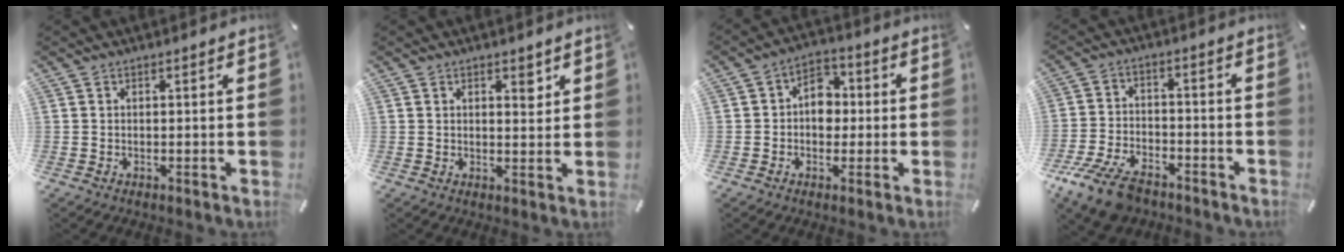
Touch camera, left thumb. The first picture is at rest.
{"total": 3.1, "force": [1.6, 1.8, 2.0], "torque": [-0.010, -0.009, 0.021]}
{"total": 6.6, "force": [-0.8, 5.5, 3.6], "torque": [-0.050, 0.014, -0.018]}
{"total": 11.2, "force": [-7.9, 5.4, 5.8], "torque": [-0.115, 0.040, -0.149]}